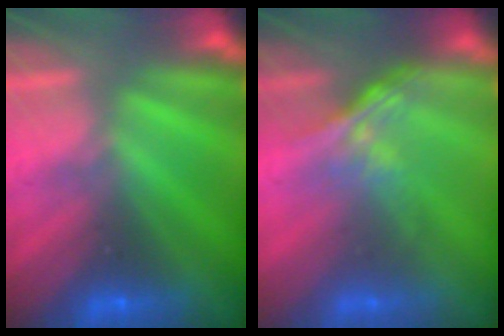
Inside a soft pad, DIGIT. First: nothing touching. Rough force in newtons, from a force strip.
{"total": 1.4}